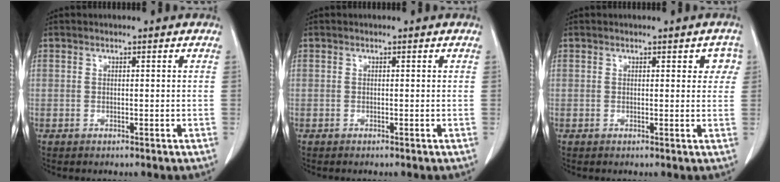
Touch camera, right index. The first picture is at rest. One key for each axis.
{"total": 0.0}
{"total": 2.8, "fx": 1.0, "fy": 1.6, "fz": 2.1, "tx": -0.009, "ty": 0.008, "tz": 0.006}